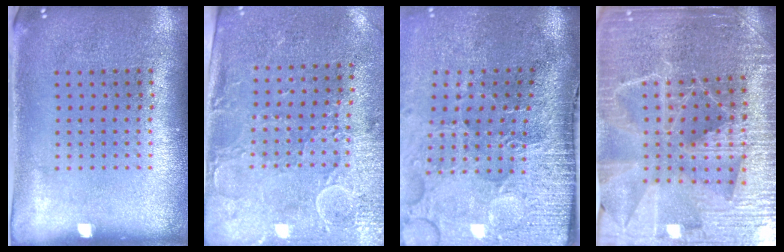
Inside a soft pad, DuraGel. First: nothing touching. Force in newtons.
{"total": 2.9, "press": 2.5, "slide": 1.5}
{"total": 5.0, "press": 4.0, "slide": 3.0}
{"total": 4.9, "press": 4.5, "slide": 1.8}